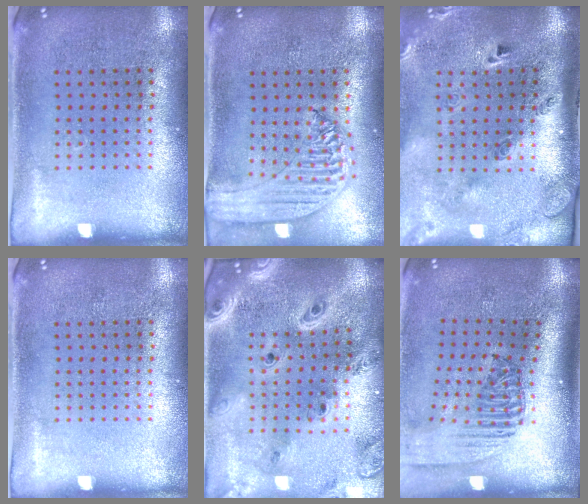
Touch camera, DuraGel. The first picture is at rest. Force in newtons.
{"total": 1.7, "press": 1.7, "slide": 0.5}
{"total": 3.0, "press": 2.0, "slide": 2.2}
{"total": 0.0}
{"total": 3.8, "press": 2.9, "slide": 2.4}
{"total": 2.4, "press": 1.8, "slide": 1.7}